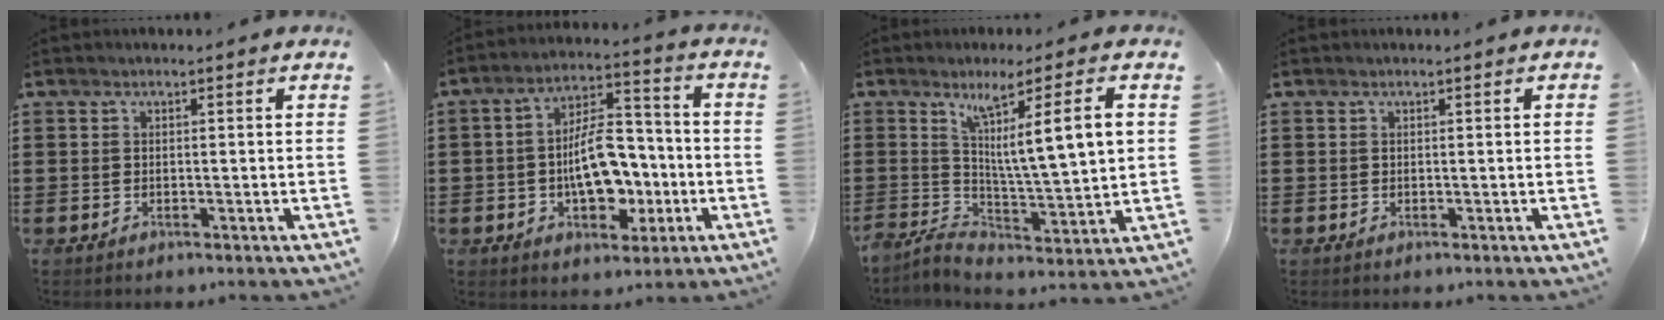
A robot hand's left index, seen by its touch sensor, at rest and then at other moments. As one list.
[{"total": 11.0, "force": [-2.2, 6.4, 8.7], "torque": [-0.147, 0.008, -0.041]}, {"total": 9.9, "force": [3.1, 1.2, 9.3], "torque": [-0.161, -0.012, 0.041]}, {"total": 0.0}]